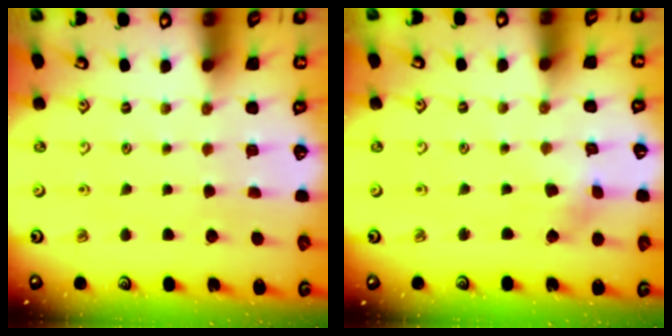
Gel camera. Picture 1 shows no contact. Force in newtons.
{"total": 2.9, "press": 2.9, "slide": 0.1}